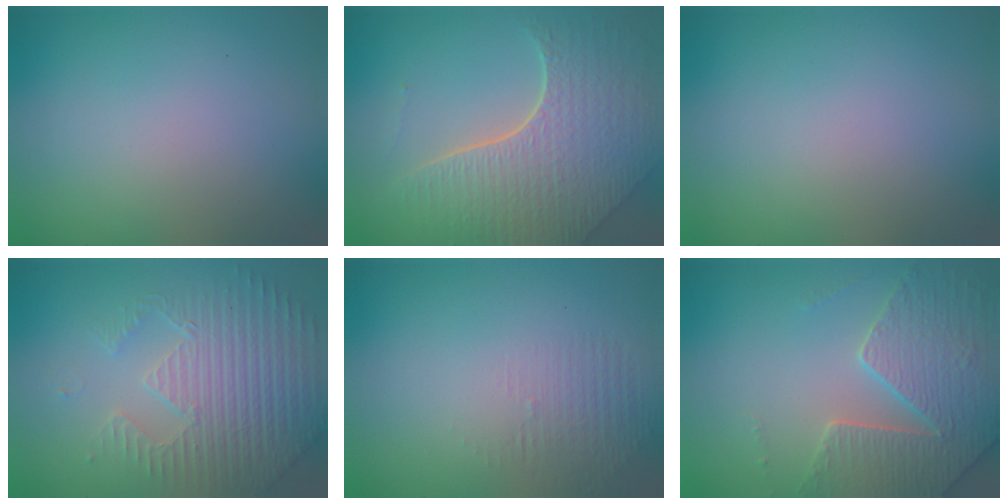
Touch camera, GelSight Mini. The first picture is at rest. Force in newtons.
{"total": 7.9, "press": 5.5, "slide": 5.6}
{"total": 0.0}
{"total": 4.4, "press": 4.2, "slide": 1.4}
{"total": 1.2, "press": 0.1, "slide": 1.2}
{"total": 4.6, "press": 4.5, "slide": 1.3}